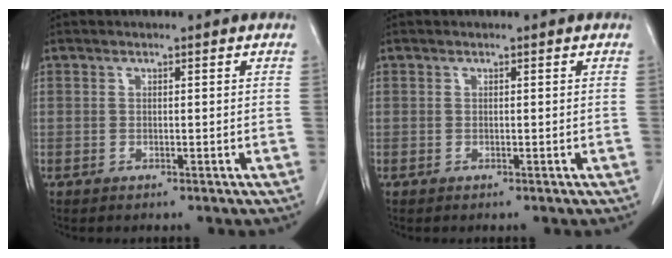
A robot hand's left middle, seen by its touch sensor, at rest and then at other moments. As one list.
[{"total": 0.0}]